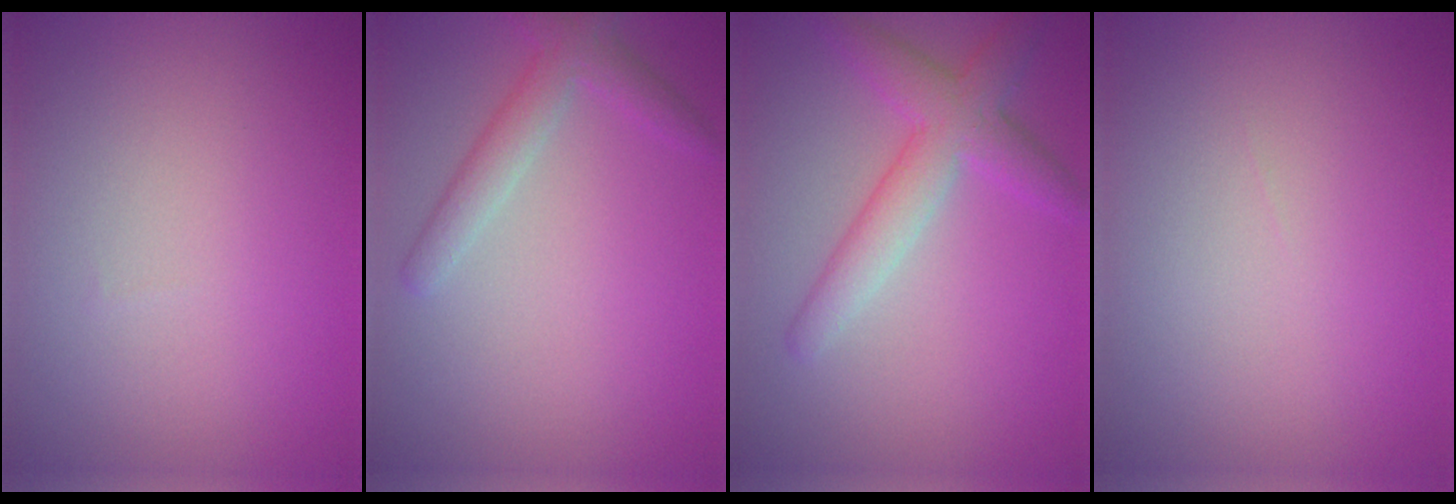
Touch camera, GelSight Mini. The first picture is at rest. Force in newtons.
{"total": 2.7, "press": 2.7, "slide": 0.1}
{"total": 4.3, "press": 4.3, "slide": 0.1}
{"total": 0.0}